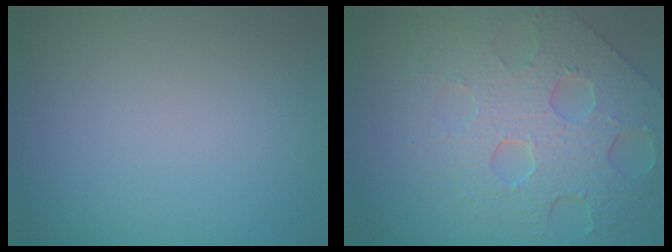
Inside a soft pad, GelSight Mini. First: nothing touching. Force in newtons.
{"total": 7.3, "press": 5.7, "slide": 4.6}